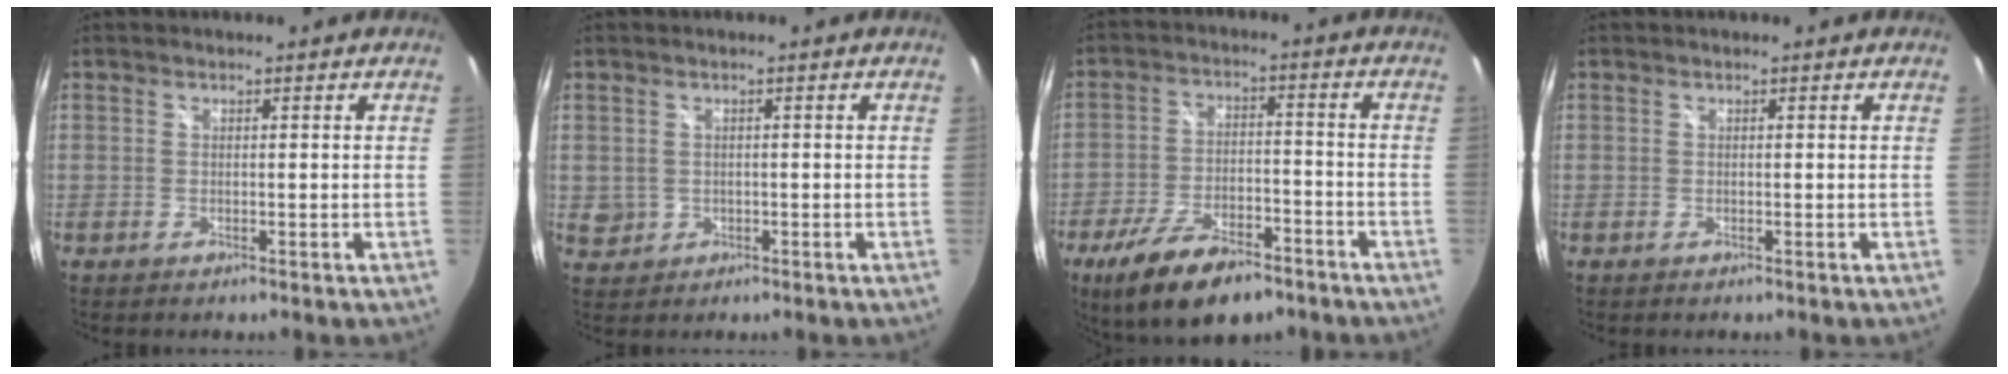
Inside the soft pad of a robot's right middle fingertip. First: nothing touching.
{"total": 2.7, "force": [0.0, 2.6, 0.7], "torque": [-0.013, 0.001, 0.006]}
{"total": 14.6, "force": [-10.0, 5.7, 9.0], "torque": [-0.185, -0.022, -0.164]}
{"total": 0.0}